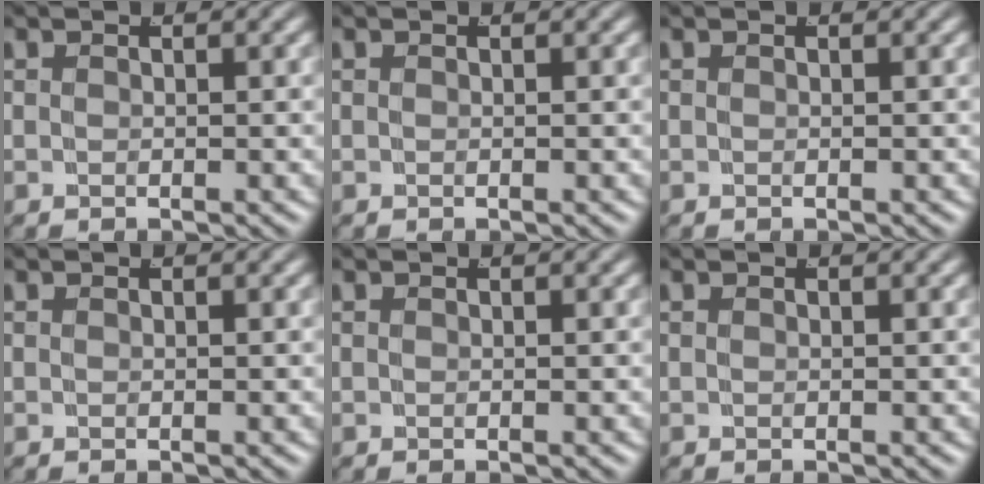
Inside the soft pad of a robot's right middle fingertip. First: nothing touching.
{"total": 0.0}
{"total": 0.0}
{"total": 0.0}
{"total": 0.0}
{"total": 0.0}